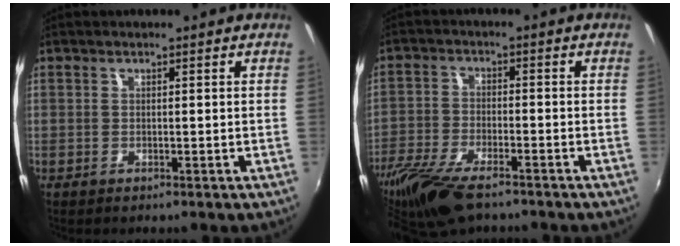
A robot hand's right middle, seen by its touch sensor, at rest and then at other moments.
{"total": 13.2, "force": [-9.8, 4.2, 7.8], "torque": [-0.186, -0.036, -0.187]}